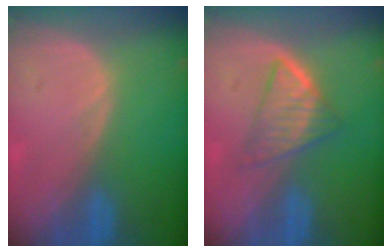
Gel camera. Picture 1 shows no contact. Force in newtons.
{"total": 5.3, "press": 5.0, "slide": 1.8}